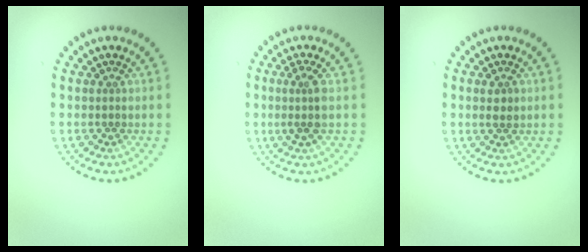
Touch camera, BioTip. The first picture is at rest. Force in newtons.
{"total": 2.1, "press": 1.6, "slide": 1.3}
{"total": 1.2, "press": 1.2, "slide": 0.2}